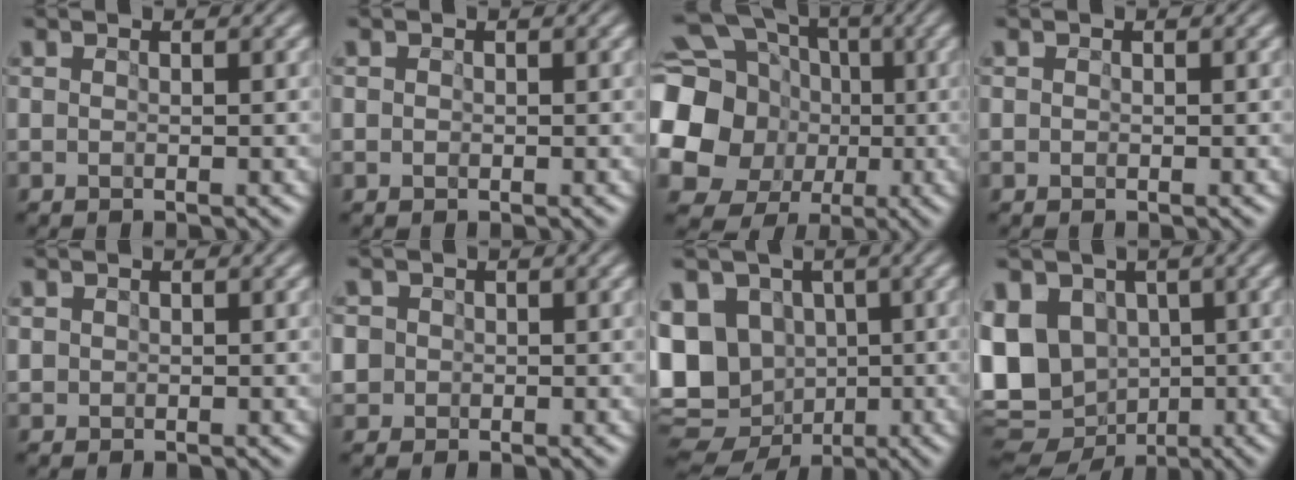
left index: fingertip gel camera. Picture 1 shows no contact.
{"total": 1.0, "force": [0.2, 0.9, 0.4], "torque": [0.004, 0.012, -0.008]}
{"total": 20.7, "force": [-0.8, 19.0, 8.1], "torque": [-0.208, 0.000, -0.043]}
{"total": 0.7, "force": [0.2, 0.6, 0.3], "torque": [0.003, 0.010, -0.009]}
{"total": 0.9, "force": [0.1, 0.9, 0.1], "torque": [-0.003, 0.008, 0.008]}
{"total": 5.5, "force": [-0.2, 5.2, 1.7], "torque": [-0.059, 0.024, -0.019]}
{"total": 15.3, "force": [-2.9, 13.1, 7.3], "torque": [-0.170, -0.005, -0.057]}
{"total": 14.7, "force": [-2.3, 11.9, 8.3], "torque": [-0.182, 0.003, -0.051]}